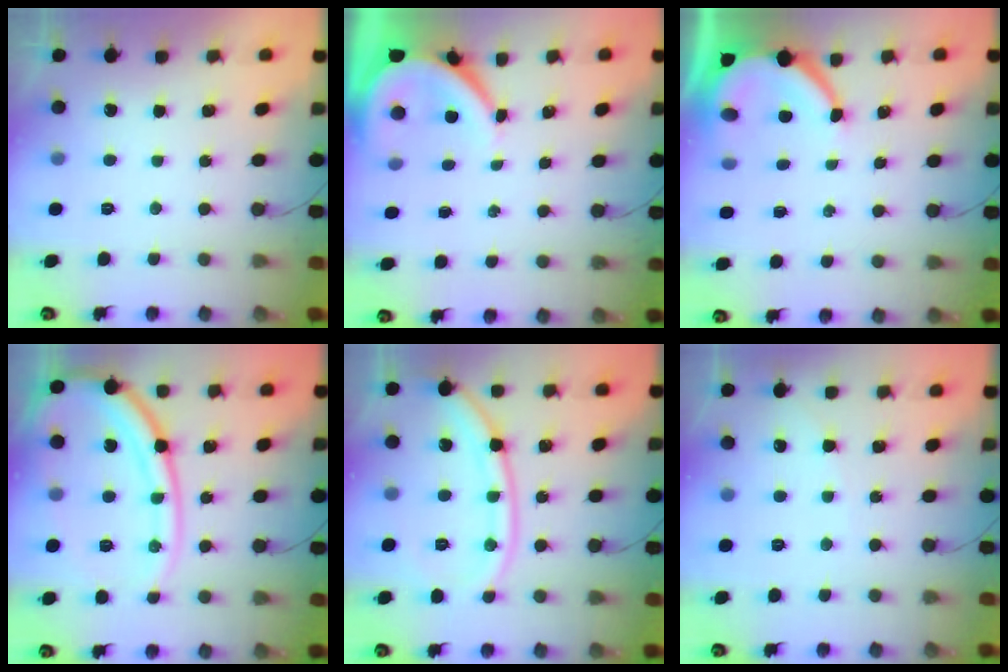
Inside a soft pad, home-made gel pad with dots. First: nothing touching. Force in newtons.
{"total": 6.2, "press": 6.2, "slide": 0.9}
{"total": 7.4, "press": 7.4, "slide": 0.8}
{"total": 16.8, "press": 16.7, "slide": 1.5}
{"total": 14.2, "press": 14.1, "slide": 1.5}
{"total": 3.7, "press": 3.6, "slide": 0.8}